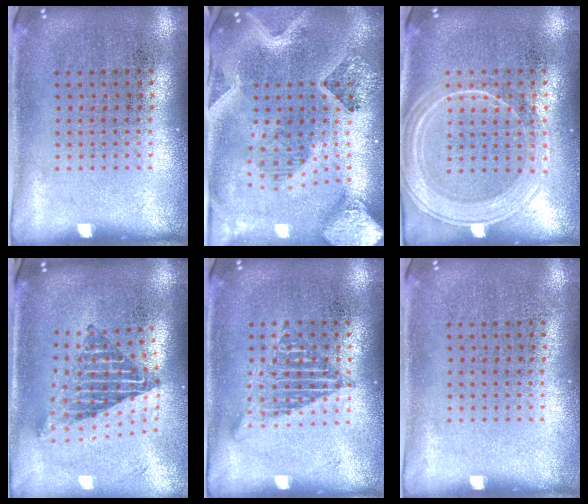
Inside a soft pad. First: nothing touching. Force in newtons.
{"total": 3.7, "press": 3.1, "slide": 2.2}
{"total": 1.8, "press": 1.8, "slide": 0.4}
{"total": 2.3, "press": 1.6, "slide": 1.6}
{"total": 1.2, "press": 1.2, "slide": 0.0}
{"total": 0.0}